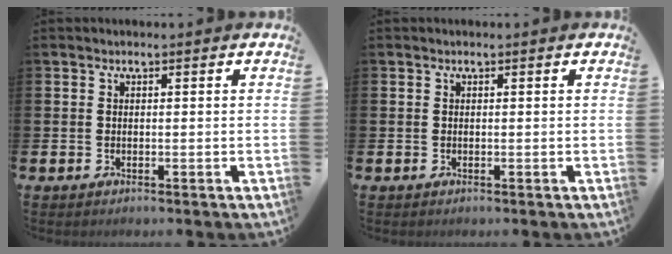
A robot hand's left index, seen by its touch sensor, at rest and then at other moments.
{"total": 0.0}